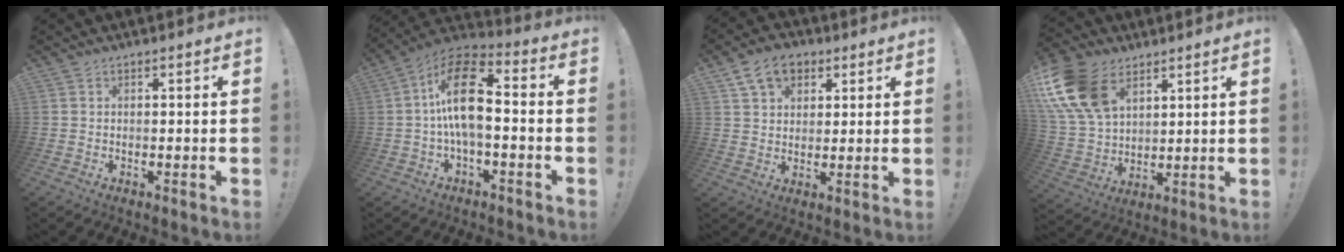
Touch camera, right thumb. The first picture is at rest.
{"total": 16.2, "force": [0.0, 7.6, 14.3], "torque": [-0.254, 0.013, -0.002]}
{"total": 9.9, "force": [5.2, 7.1, 4.6], "torque": [-0.069, -0.013, 0.101]}
{"total": 18.4, "force": [8.8, 12.1, 10.6], "torque": [-0.220, -0.043, 0.168]}